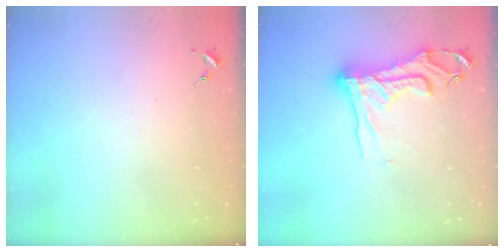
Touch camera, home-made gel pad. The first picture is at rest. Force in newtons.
{"total": 15.8, "press": 15.7, "slide": 1.5}